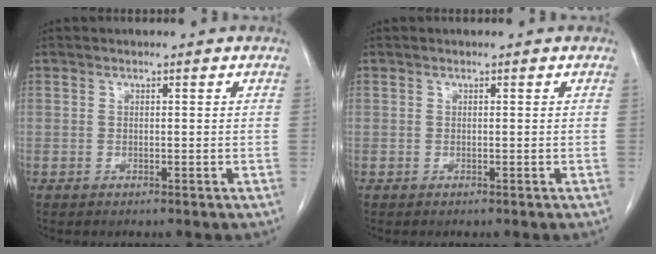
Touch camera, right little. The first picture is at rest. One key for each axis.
{"total": 0.0}